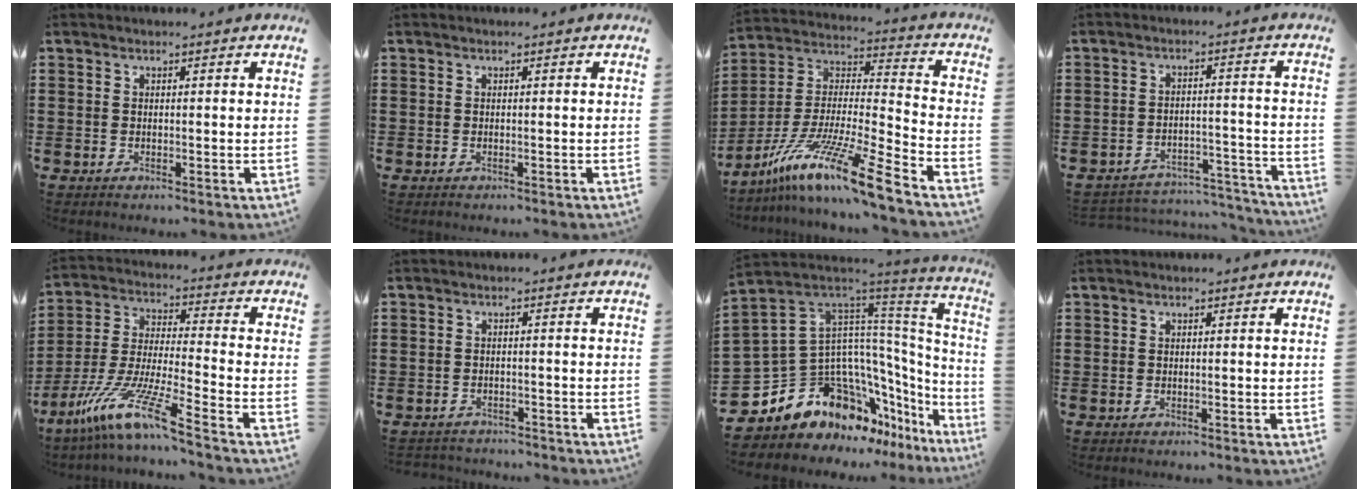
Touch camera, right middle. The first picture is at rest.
{"total": 0.0}
{"total": 14.4, "force": [-10.6, -0.1, 9.8], "torque": [-0.192, 0.001, -0.203]}
{"total": 4.5, "force": [-4.4, 0.9, 0.6], "torque": [-0.019, 0.004, -0.094]}
{"total": 11.7, "force": [-8.7, 0.1, 7.8], "torque": [-0.172, -0.009, -0.178]}
{"total": 2.0, "force": [-2.0, 0.4, -0.4], "torque": [0.001, 0.001, -0.046]}
{"total": 14.4, "force": [-8.3, 10.0, 6.1], "torque": [-0.165, -0.020, -0.126]}
{"total": 0.0}